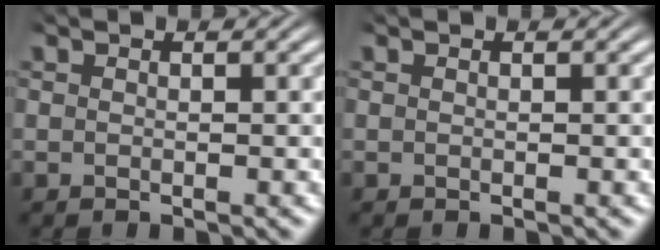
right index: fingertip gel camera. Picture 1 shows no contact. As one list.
[{"total": 0.0}]